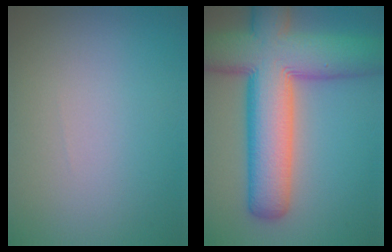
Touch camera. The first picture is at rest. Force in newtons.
{"total": 12.6, "press": 12.6, "slide": 0.6}